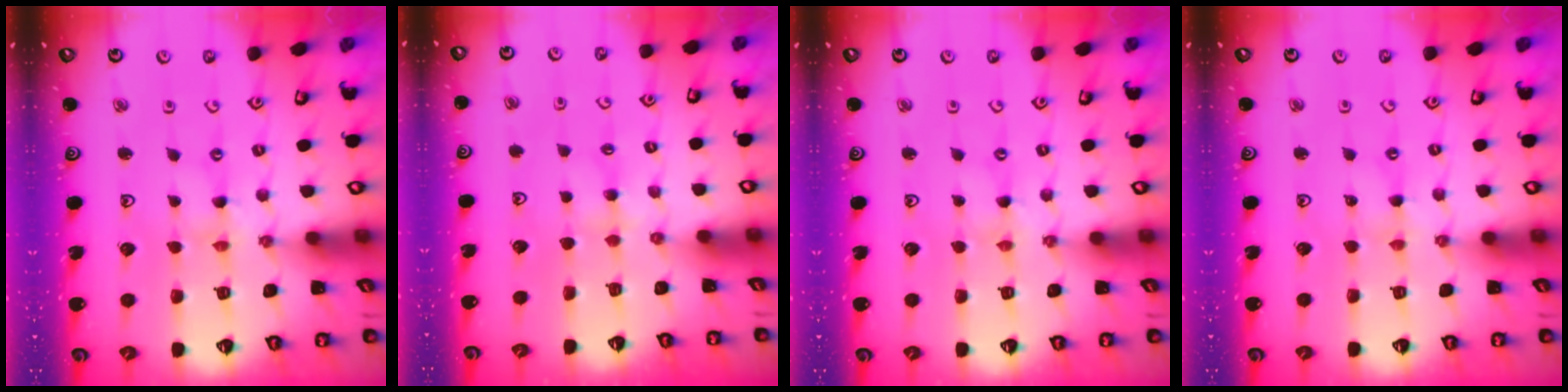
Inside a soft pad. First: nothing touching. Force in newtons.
{"total": 2.7, "press": 2.7, "slide": 0.5}
{"total": 0.0}
{"total": 0.7, "press": 0.7, "slide": 0.2}